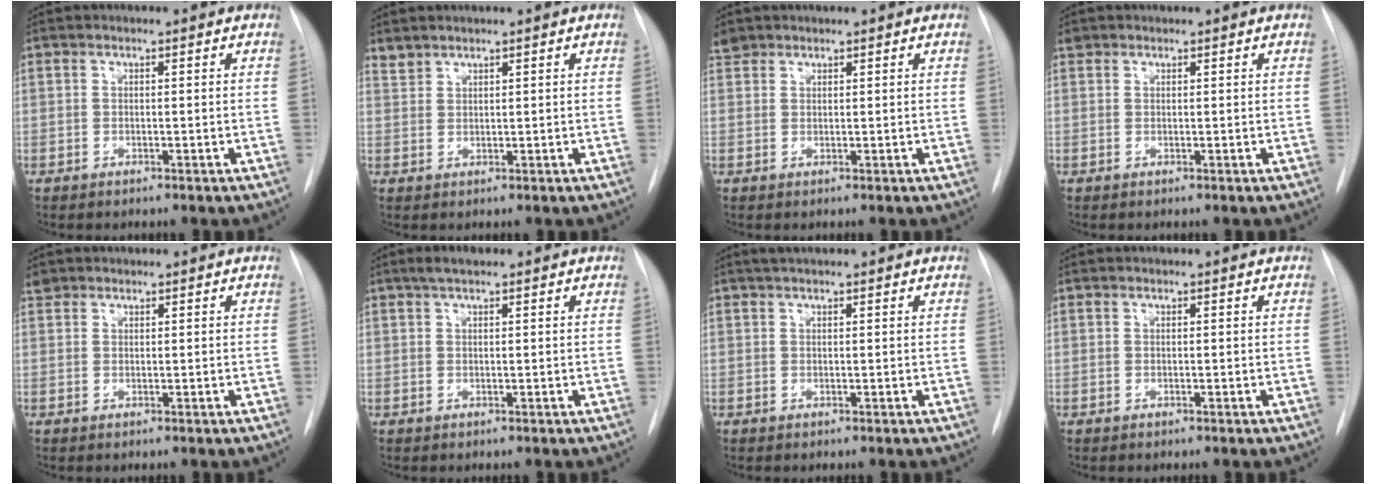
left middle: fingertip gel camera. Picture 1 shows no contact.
{"total": 1.7, "force": [1.6, 0.4, -0.1], "torque": [0.000, 0.007, 0.035]}
{"total": 1.9, "force": [1.6, 0.9, 0.0], "torque": [-0.001, 0.011, 0.030]}
{"total": 0.9, "force": [0.8, 0.5, -0.1], "torque": [-0.001, 0.012, 0.013]}
{"total": 1.3, "force": [1.1, 0.8, -0.1], "torque": [0.001, 0.012, 0.018]}
{"total": 2.2, "force": [1.6, 0.6, 1.5], "torque": [-0.029, 0.012, 0.027]}
{"total": 2.1, "force": [1.7, 0.4, 1.2], "torque": [-0.021, 0.015, 0.027]}
{"total": 0.0}